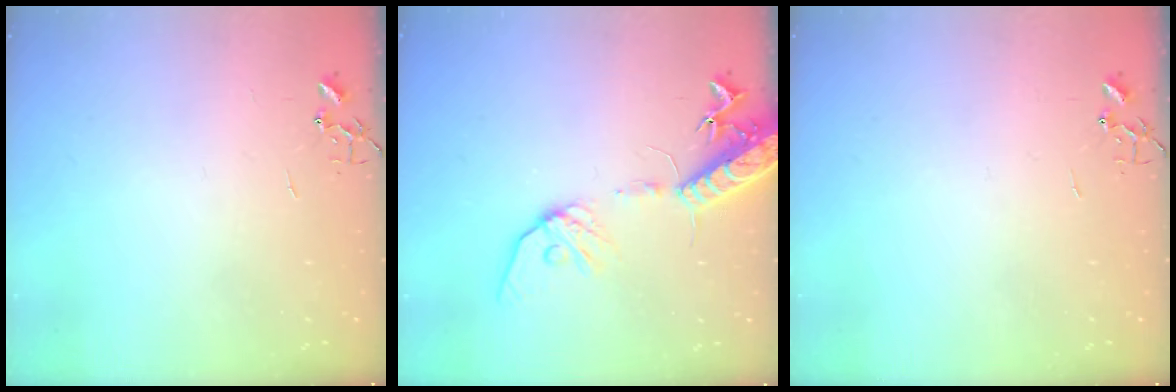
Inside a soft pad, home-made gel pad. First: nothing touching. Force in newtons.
{"total": 16.6, "press": 16.2, "slide": 3.5}
{"total": 0.0}